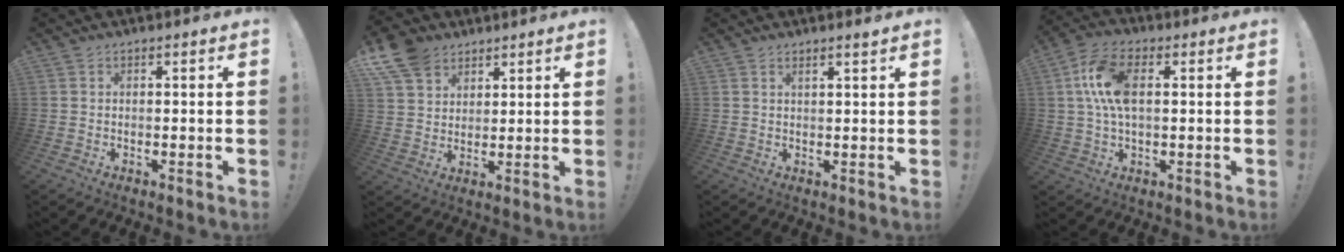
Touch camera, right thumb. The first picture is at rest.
{"total": 10.1, "force": [6.7, 6.6, 3.6], "torque": [-0.066, -0.036, 0.134]}
{"total": 1.8, "force": [1.4, -0.1, 1.1], "torque": [-0.015, -0.010, 0.022]}
{"total": 11.8, "force": [2.0, 6.4, 9.8], "torque": [-0.203, 0.004, 0.037]}